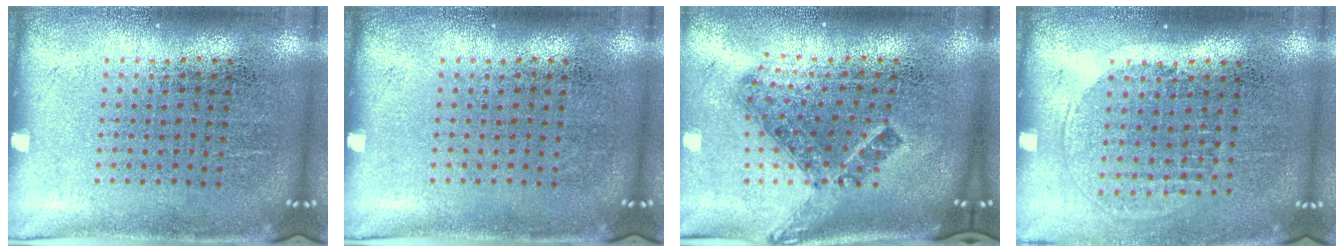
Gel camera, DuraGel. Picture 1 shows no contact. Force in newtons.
{"total": 0.0}
{"total": 1.6, "press": 1.1, "slide": 1.1}
{"total": 1.3, "press": 1.2, "slide": 0.6}